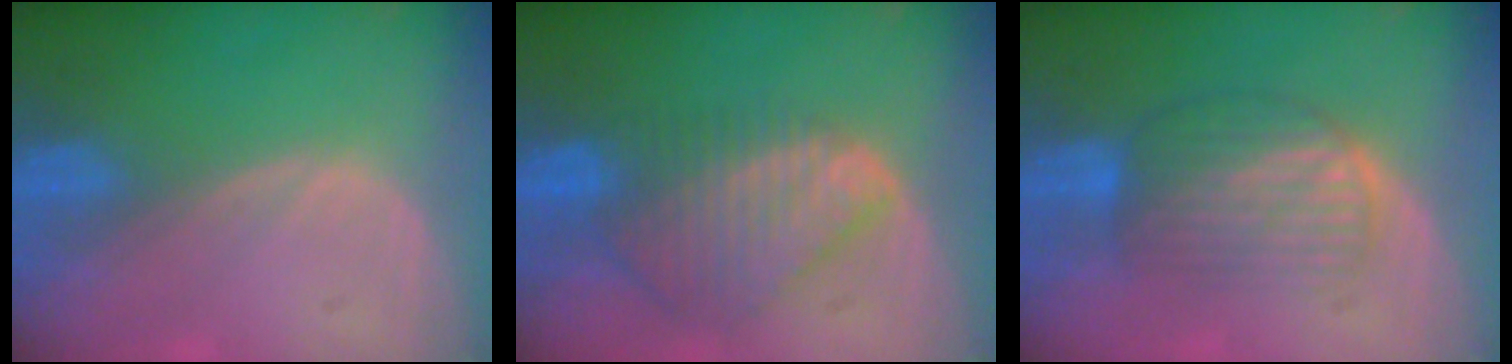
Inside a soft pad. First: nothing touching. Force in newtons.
{"total": 9.0, "press": 7.7, "slide": 4.5}
{"total": 6.5, "press": 6.3, "slide": 1.5}